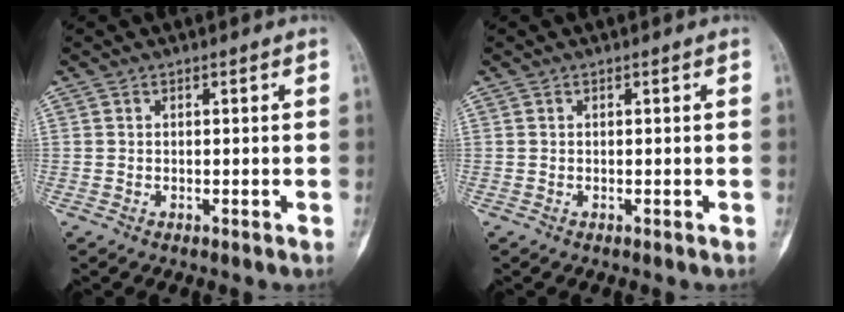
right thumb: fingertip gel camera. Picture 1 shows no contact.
{"total": 0.0}